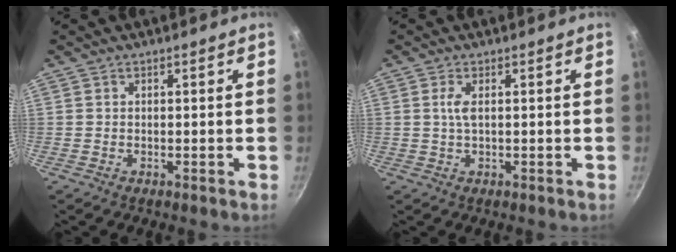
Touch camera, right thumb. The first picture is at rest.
{"total": 2.3, "force": [0.5, 0.7, 2.1], "torque": [-0.050, 0.002, 0.011]}